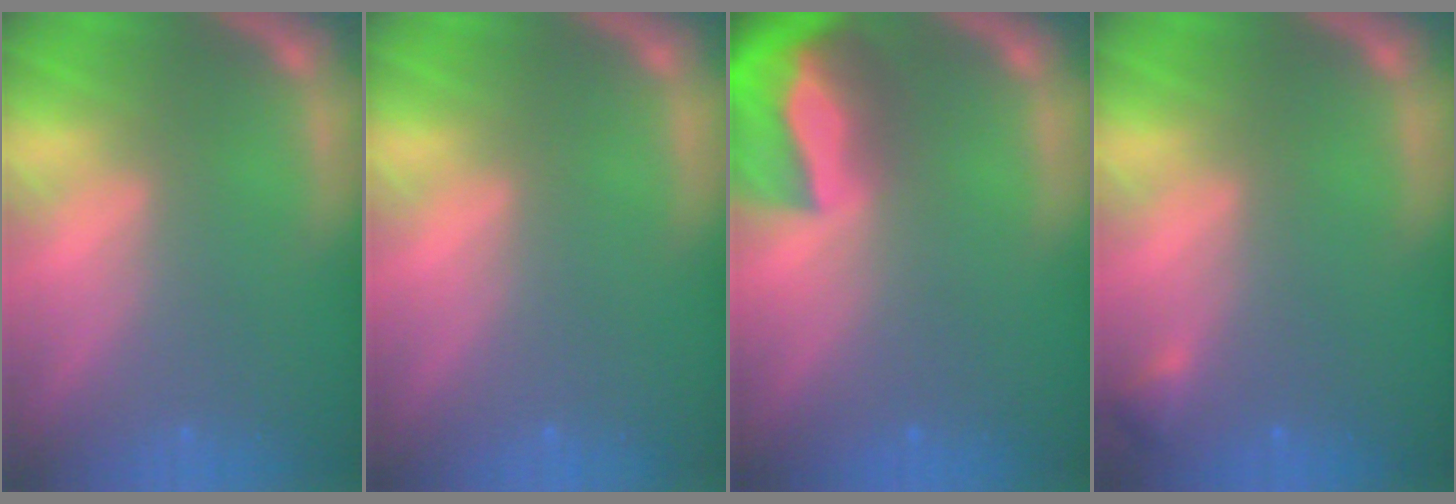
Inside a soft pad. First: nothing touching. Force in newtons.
{"total": 0.0}
{"total": 10.0}
{"total": 0.9}